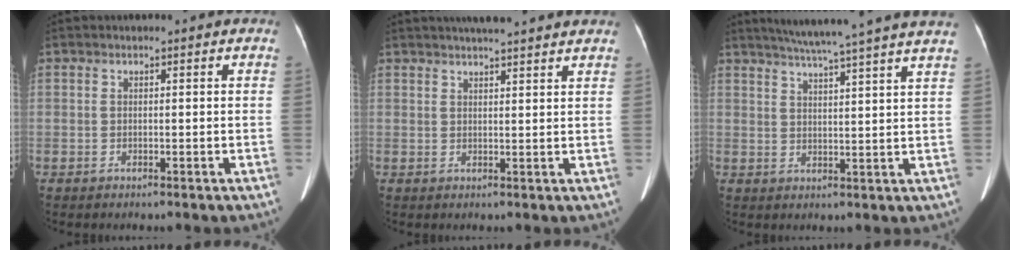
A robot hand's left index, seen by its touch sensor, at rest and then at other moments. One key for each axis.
{"total": 9.9, "fx": 8.7, "fy": 0.7, "fz": 4.8, "tx": -0.070, "ty": 0.028, "tz": 0.104}
{"total": 16.7, "fx": 14.4, "fy": -1.5, "fz": 8.4, "tx": -0.140, "ty": 0.000, "tz": 0.183}